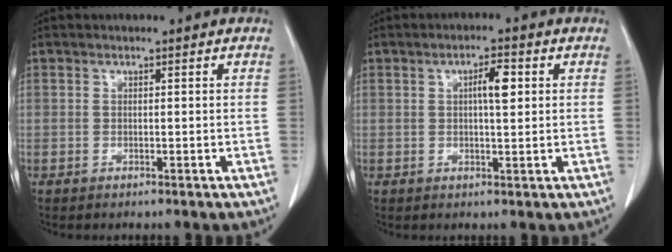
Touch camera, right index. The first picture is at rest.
{"total": 3.7, "force": [0.9, 0.8, 3.5], "torque": [-0.060, 0.005, 0.013]}